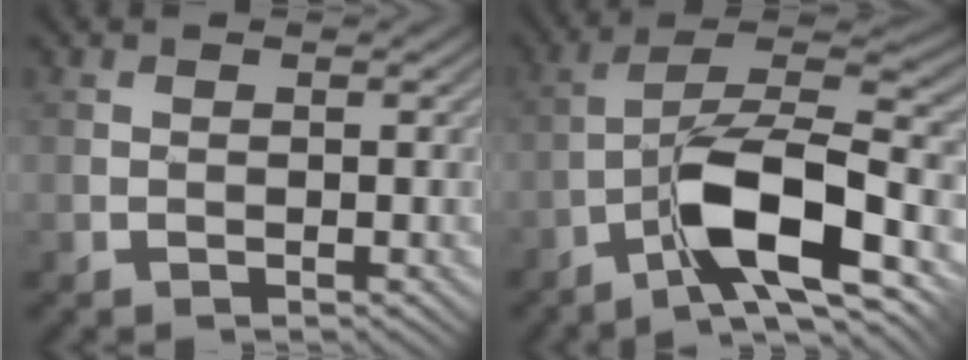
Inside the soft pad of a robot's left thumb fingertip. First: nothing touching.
{"total": 11.0, "force": [-5.4, 3.0, 9.2], "torque": [-0.165, 0.011, -0.106]}